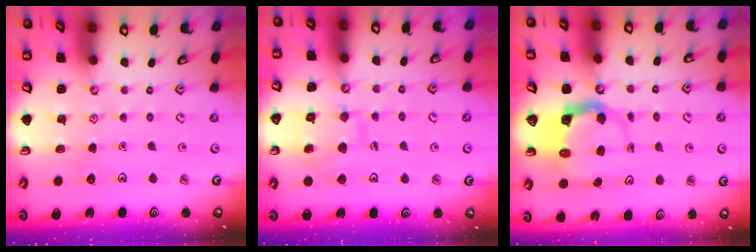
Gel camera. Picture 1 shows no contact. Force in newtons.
{"total": 9.2, "press": 9.2, "slide": 0.7}
{"total": 3.7, "press": 3.6, "slide": 0.4}